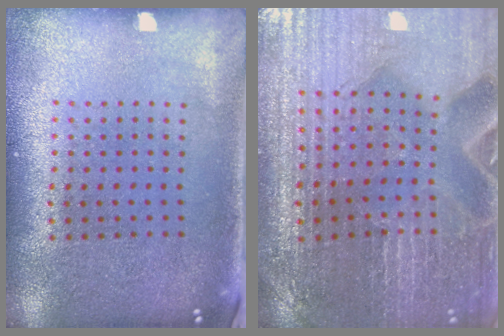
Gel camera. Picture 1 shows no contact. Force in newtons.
{"total": 2.9, "press": 2.8, "slide": 0.3}